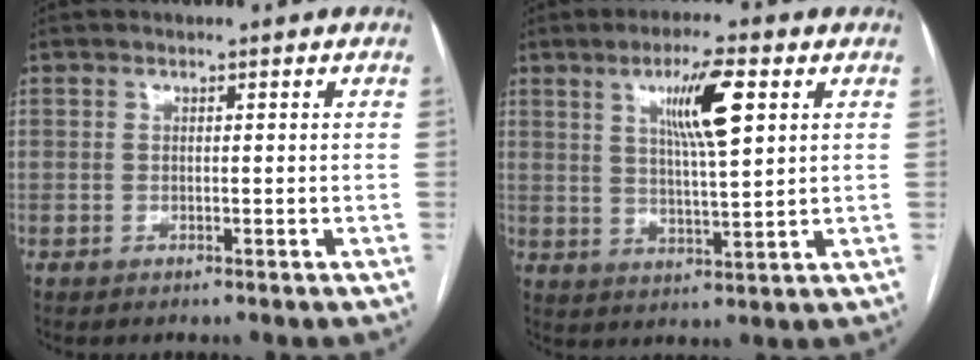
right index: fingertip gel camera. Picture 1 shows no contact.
{"total": 9.0, "force": [3.6, 1.0, 8.2], "torque": [-0.145, 0.004, 0.061]}